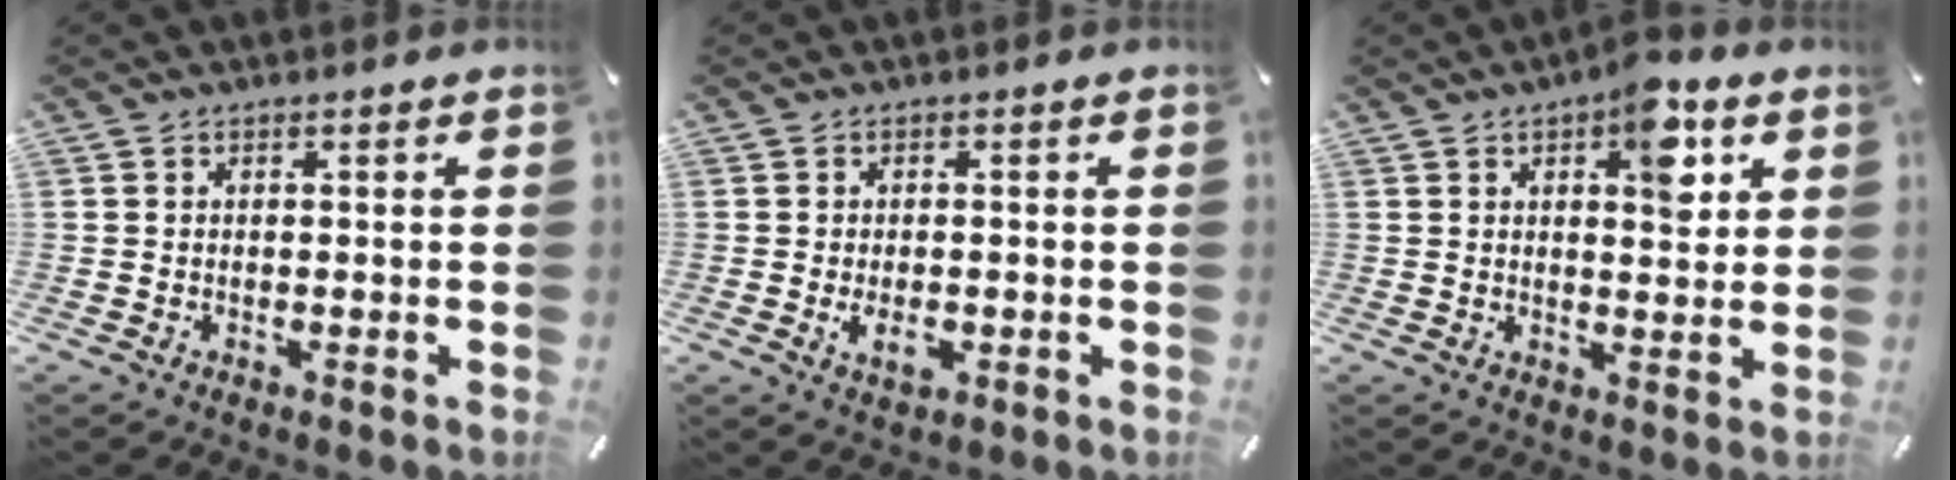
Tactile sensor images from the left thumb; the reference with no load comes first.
{"total": 3.7, "force": [-0.9, 2.2, 2.8], "torque": [-0.061, -0.008, -0.021]}
{"total": 9.1, "force": [4.1, 4.3, 6.9], "torque": [-0.077, -0.019, 0.062]}